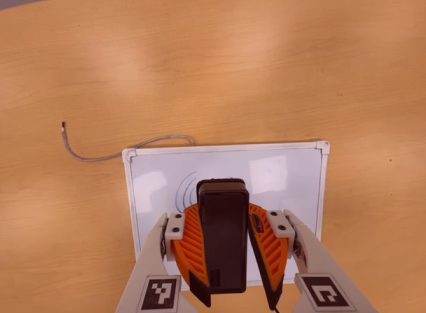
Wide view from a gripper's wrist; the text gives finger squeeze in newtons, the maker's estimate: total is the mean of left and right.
{"total": 10.4, "left": 9.2, "right": 11.7}